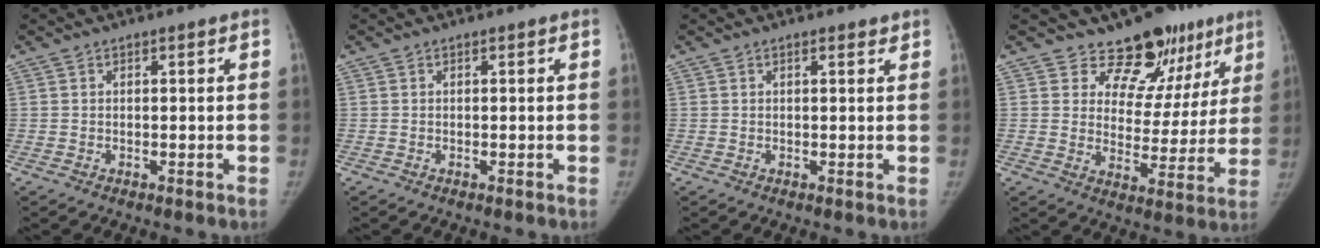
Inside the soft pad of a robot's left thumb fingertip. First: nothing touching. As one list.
[{"total": 0.0}, {"total": 1.3, "force": [0.9, 0.4, 0.8], "torque": [-0.010, -0.004, 0.013]}, {"total": 13.9, "force": [10.5, 8.1, 4.3], "torque": [-0.002, -0.070, 0.130]}]